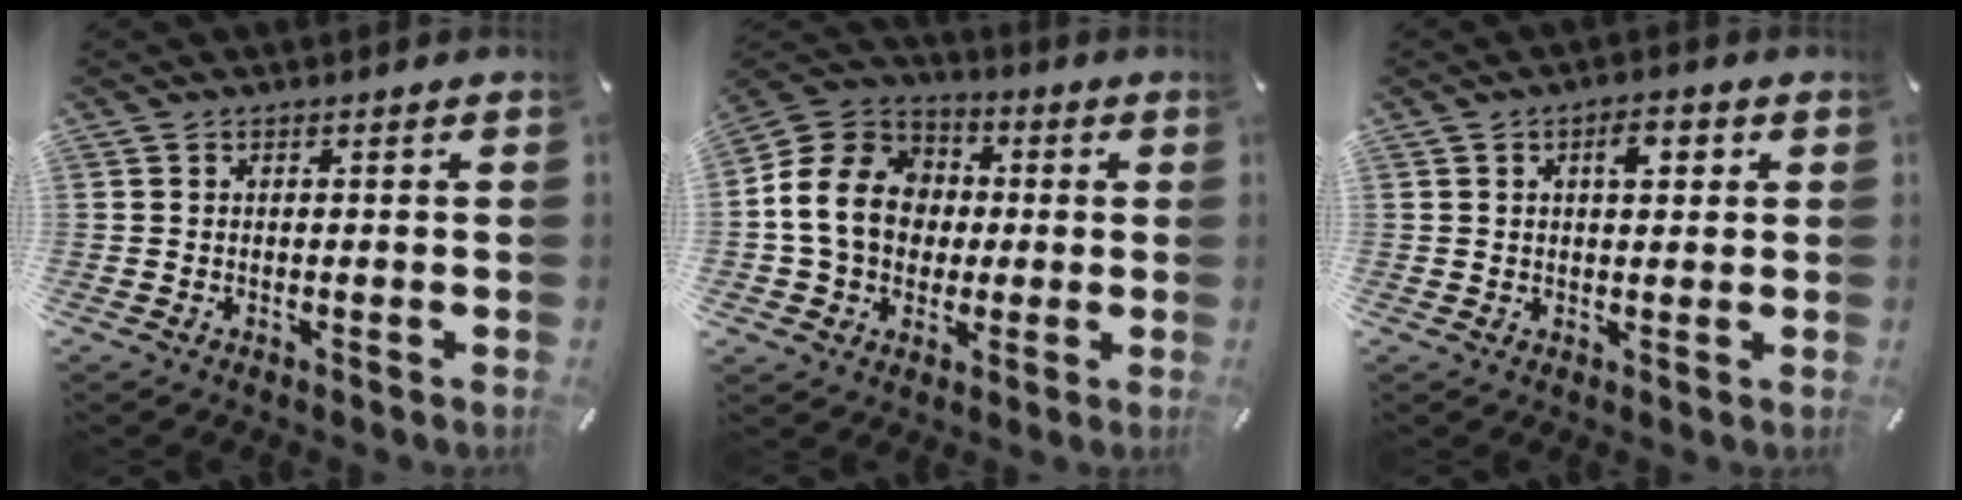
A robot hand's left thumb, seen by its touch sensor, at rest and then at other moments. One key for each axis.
{"total": 15.6, "fx": -0.1, "fy": 13.5, "fz": 7.9, "tx": -0.168, "ty": 0.026, "tz": 0.001}
{"total": 4.5, "fx": 1.5, "fy": 2.5, "fz": 3.5, "tx": -0.042, "ty": -0.003, "tz": 0.015}